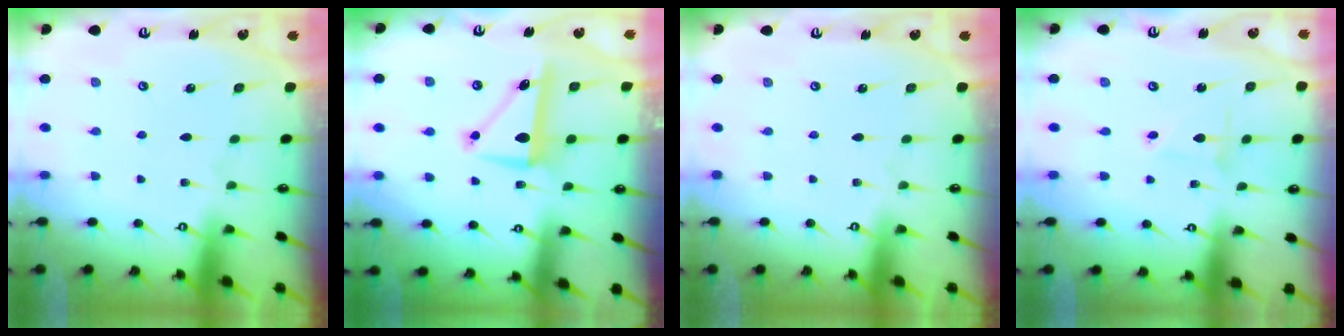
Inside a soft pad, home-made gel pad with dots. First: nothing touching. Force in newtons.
{"total": 8.8, "press": 8.8, "slide": 1.0}
{"total": 0.0}
{"total": 2.0, "press": 2.0, "slide": 0.2}